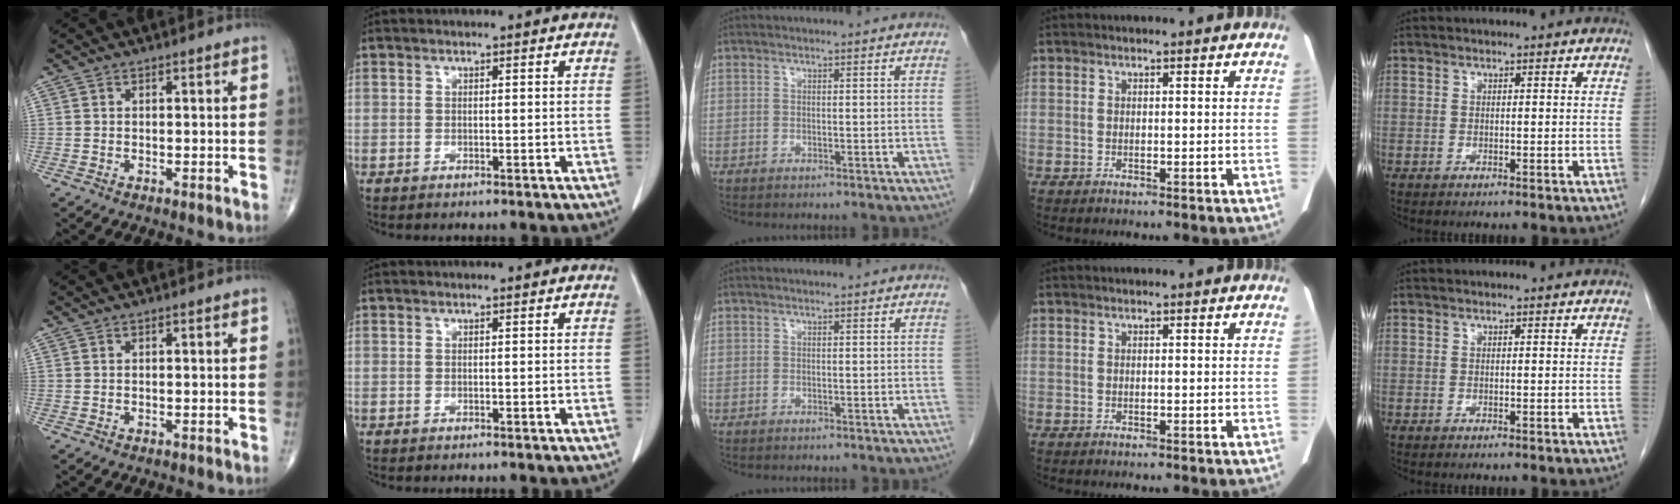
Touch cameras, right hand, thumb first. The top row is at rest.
{}